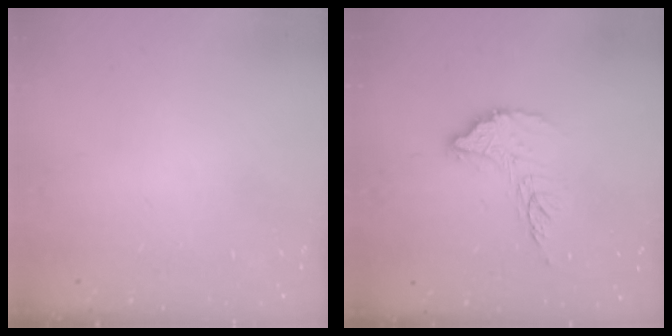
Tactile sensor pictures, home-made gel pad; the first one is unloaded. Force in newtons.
{"total": 11.2, "press": 11.1, "slide": 0.9}